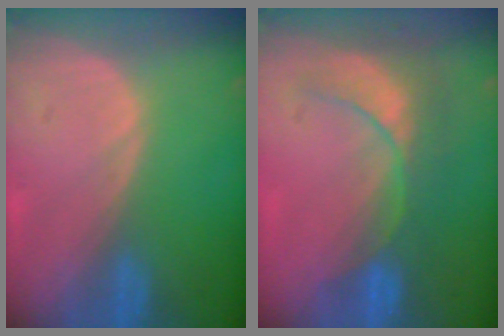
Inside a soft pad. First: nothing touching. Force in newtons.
{"total": 9.0, "press": 7.8, "slide": 4.6}